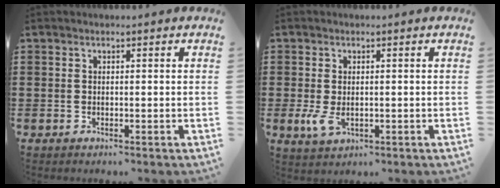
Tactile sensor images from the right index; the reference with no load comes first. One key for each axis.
{"total": 3.1, "fx": -0.5, "fy": 1.7, "fz": 2.5, "tx": -0.070, "ty": -0.006, "tz": -0.014}